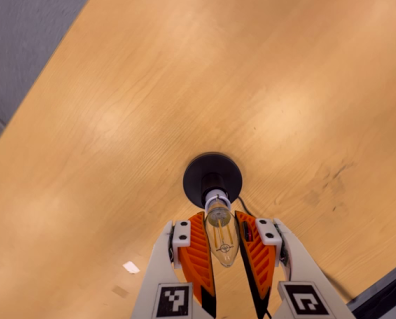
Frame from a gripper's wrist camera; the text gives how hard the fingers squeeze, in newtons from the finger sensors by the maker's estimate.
{"total": 14.5, "left": 14.3, "right": 14.8}